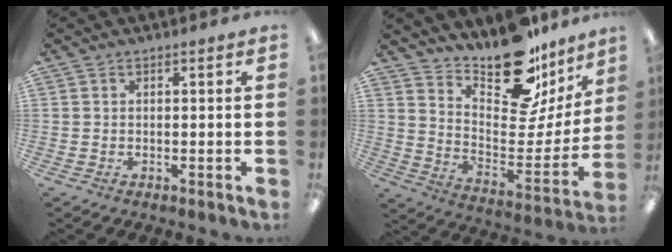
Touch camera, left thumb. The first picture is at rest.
{"total": 20.1, "force": [17.3, 6.6, 7.8], "torque": [-0.102, -0.140, 0.293]}